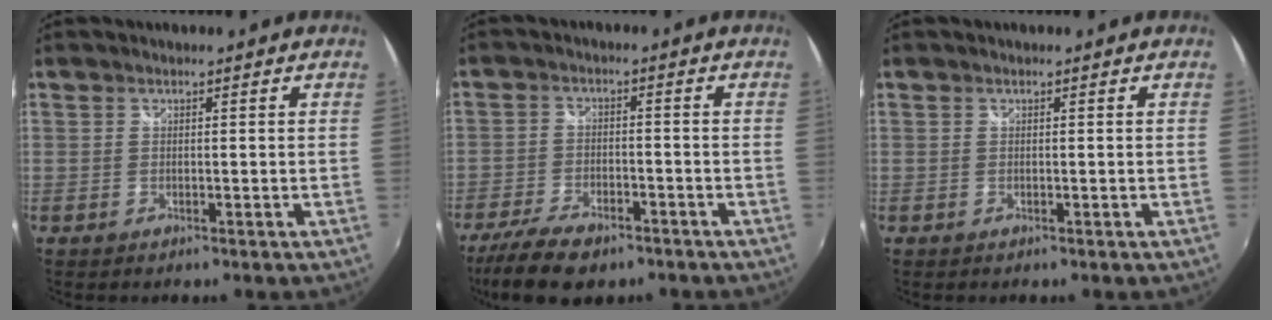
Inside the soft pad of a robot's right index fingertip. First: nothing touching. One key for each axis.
{"total": 12.2, "fx": -9.0, "fy": 4.9, "fz": 6.6, "tx": -0.160, "ty": -0.027, "tz": -0.157}
{"total": 0.0}